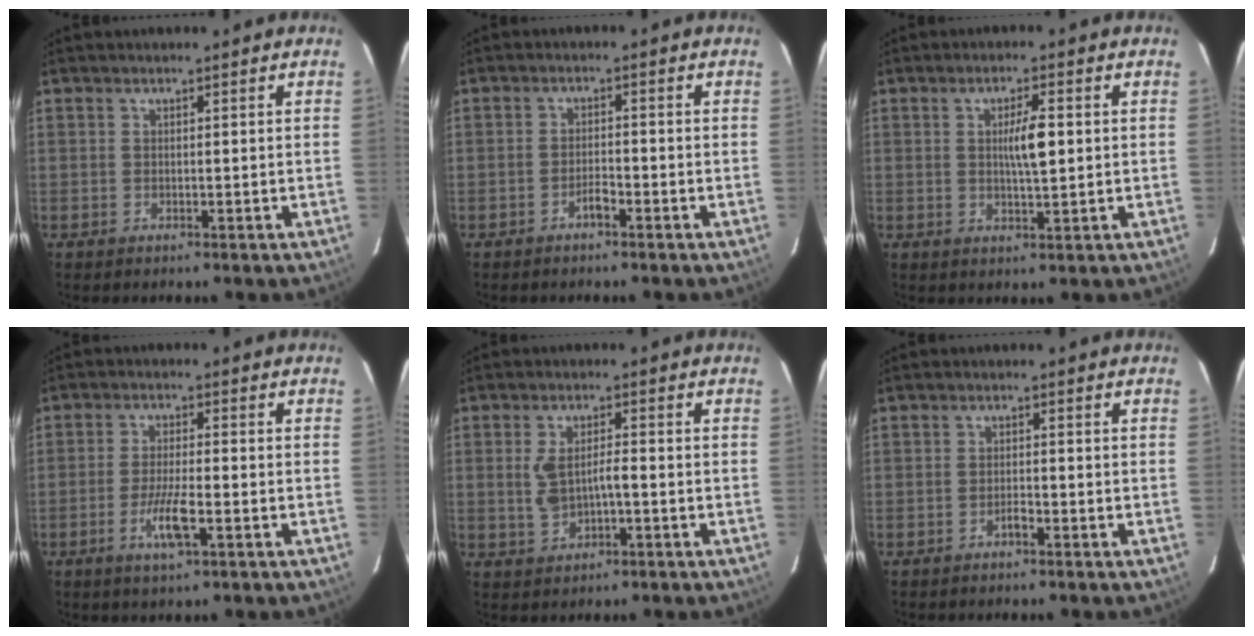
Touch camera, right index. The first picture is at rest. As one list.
[{"total": 1.9, "force": [-1.4, 0.4, 1.3], "torque": [-0.021, 0.002, -0.025]}, {"total": 4.6, "force": [0.6, 0.6, 4.5], "torque": [-0.077, 0.001, 0.009]}, {"total": 5.6, "force": [-2.3, 0.6, 5.1], "torque": [-0.098, -0.007, -0.042]}, {"total": 4.8, "force": [-0.5, 1.8, 4.4], "torque": [-0.090, 0.006, -0.003]}, {"total": 1.3, "force": [-0.9, 0.2, 0.8], "torque": [-0.014, 0.002, -0.016]}]